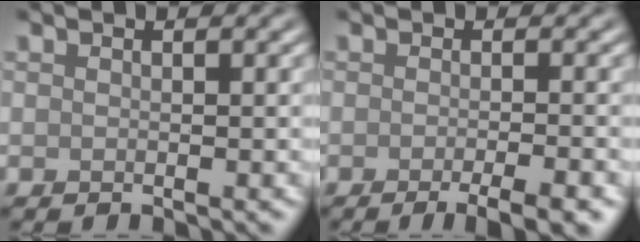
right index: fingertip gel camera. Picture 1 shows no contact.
{"total": 4.3, "force": [-2.3, 1.0, 3.5], "torque": [-0.036, -0.001, -0.030]}